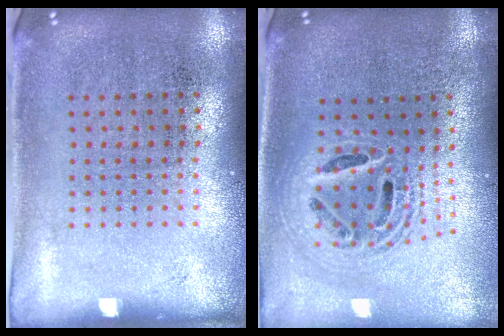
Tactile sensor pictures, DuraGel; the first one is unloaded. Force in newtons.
{"total": 2.0, "press": 1.6, "slide": 1.2}